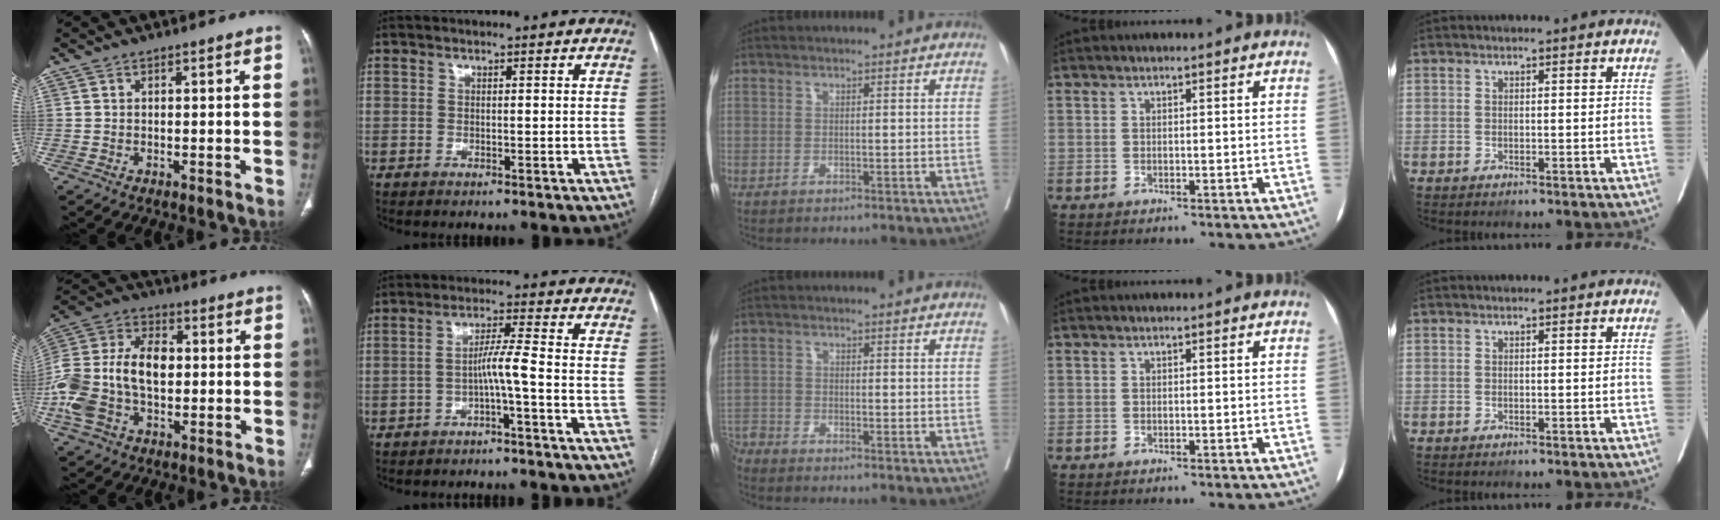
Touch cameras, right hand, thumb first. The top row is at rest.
{"thumb": {"total": 18.2, "force": [-1.2, 11.7, 13.8], "torque": [-0.295, 0.031, -0.023]}, "index": {"total": 4.2, "force": [-1.8, -0.8, 3.8], "torque": [-0.068, 0.011, -0.032]}, "middle": {"total": 3.2, "force": [-3.2, -0.2, 0.2], "torque": [0.002, -0.011, -0.064]}}